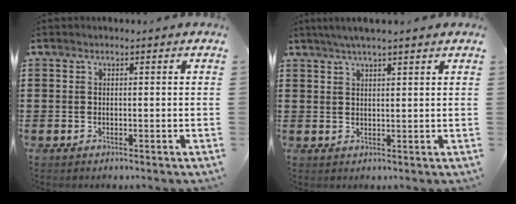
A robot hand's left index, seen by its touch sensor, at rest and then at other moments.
{"total": 2.5, "force": [2.0, -0.1, 1.5], "torque": [-0.033, 0.002, 0.036]}